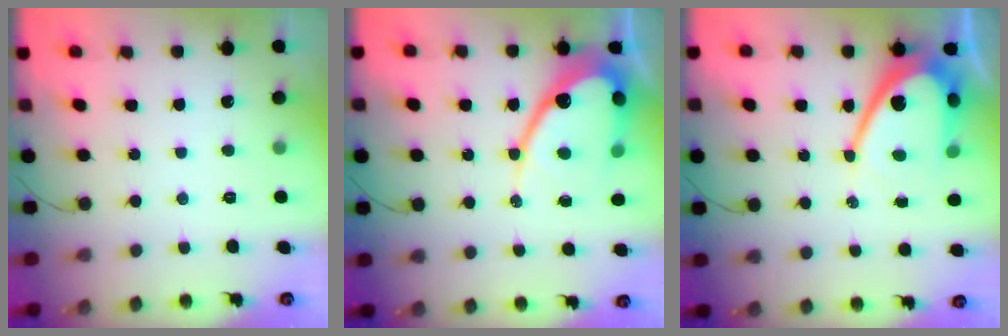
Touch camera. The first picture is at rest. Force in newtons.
{"total": 16.2, "press": 16.2, "slide": 1.2}
{"total": 13.4, "press": 13.3, "slide": 1.1}